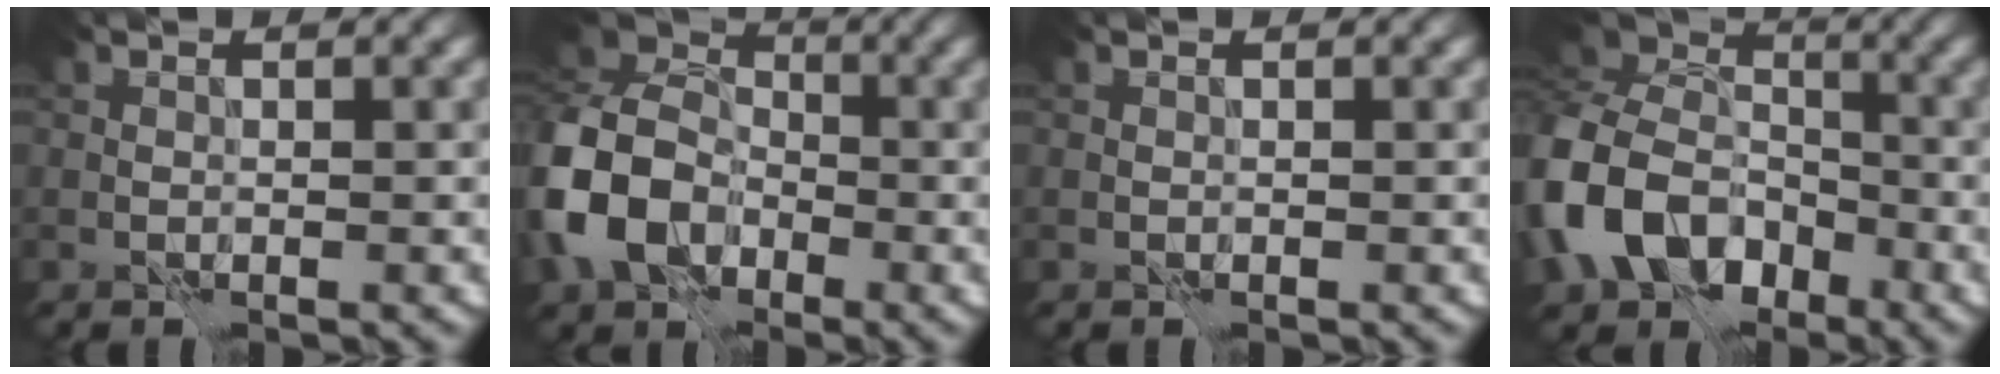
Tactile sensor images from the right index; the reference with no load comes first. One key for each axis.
{"total": 9.7, "fx": -2.5, "fy": 7.7, "fz": 5.2, "tx": -0.129, "ty": -0.015, "tz": -0.055}
{"total": 0.0}
{"total": 11.3, "fx": -3.9, "fy": 9.0, "fz": 5.6, "tx": -0.143, "ty": -0.022, "tz": -0.080}